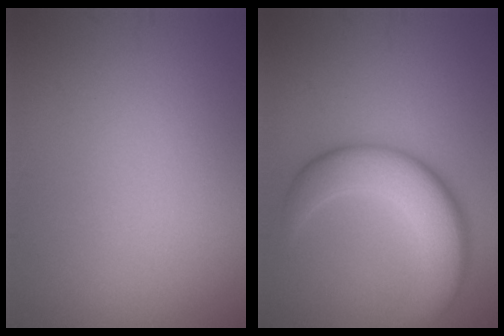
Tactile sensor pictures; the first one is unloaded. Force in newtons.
{"total": 7.3, "press": 7.3, "slide": 0.4}